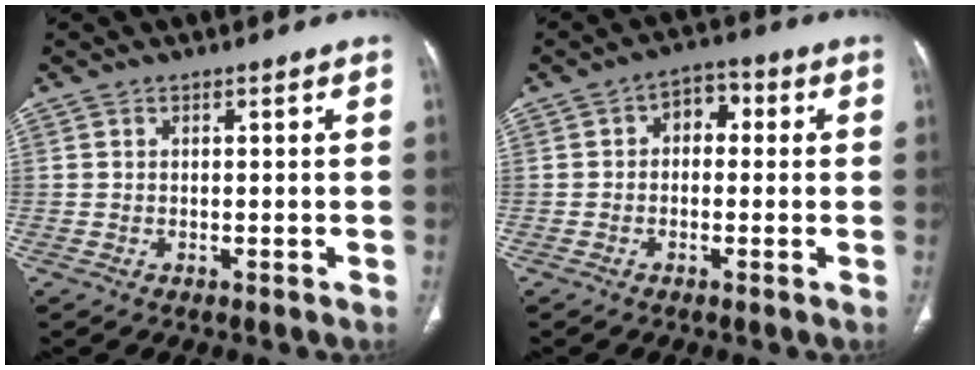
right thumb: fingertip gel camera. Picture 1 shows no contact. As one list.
[{"total": 5.1, "force": [0.5, 3.6, 3.5], "torque": [-0.024, 0.019, -0.004]}]